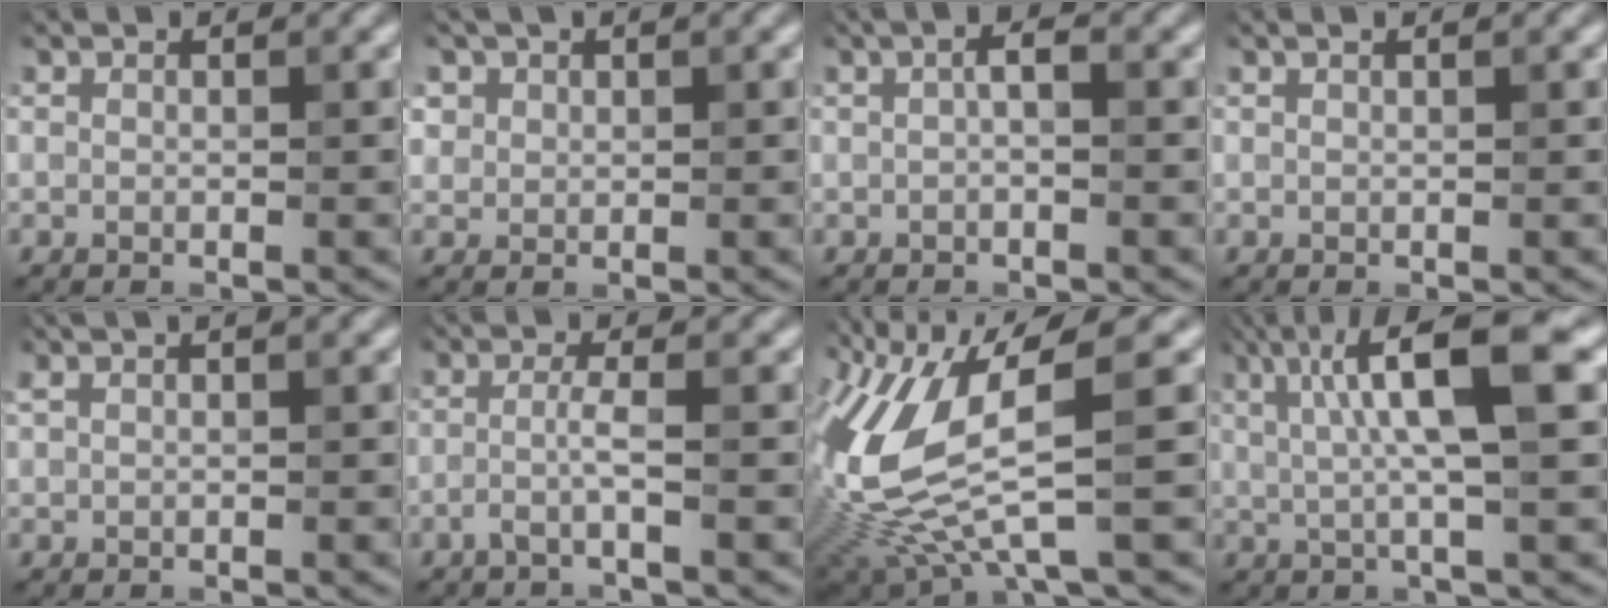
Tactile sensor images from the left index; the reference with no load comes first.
{"total": 1.1, "force": [0.5, 1.0, 0.1], "torque": [0.002, -0.005, 0.014]}
{"total": 1.4, "force": [0.0, 0.3, 1.4], "torque": [-0.026, 0.004, -0.001]}
{"total": 0.7, "force": [0.5, 0.1, 0.5], "torque": [-0.009, 0.000, 0.005]}
{"total": 2.3, "force": [1.5, 0.8, 1.5], "torque": [-0.022, 0.001, 0.022]}
{"total": 1.9, "force": [-0.8, -0.1, 1.7], "torque": [-0.033, 0.006, -0.022]}
{"total": 9.9, "force": [0.6, 3.2, 9.3], "torque": [-0.223, -0.024, 0.015]}
{"total": 8.9, "force": [2.5, 1.6, 8.4], "torque": [-0.128, 0.015, 0.037]}